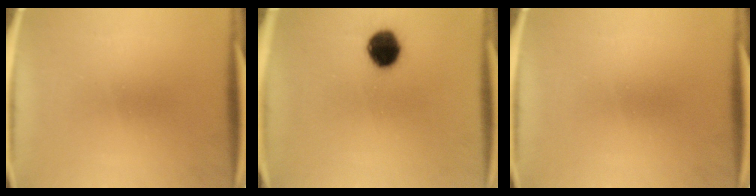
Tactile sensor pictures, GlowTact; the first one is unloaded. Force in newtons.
{"total": 9.0}
{"total": 0.0}